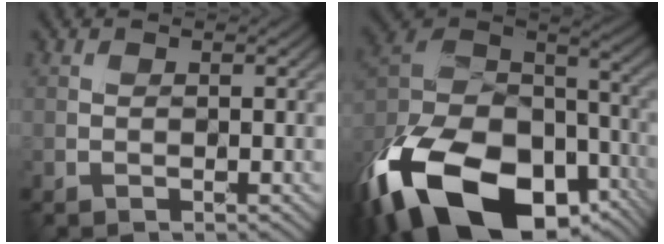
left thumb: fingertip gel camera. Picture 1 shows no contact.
{"total": 22.0, "force": [-13.6, 11.5, 12.9], "torque": [-0.296, -0.059, -0.200]}